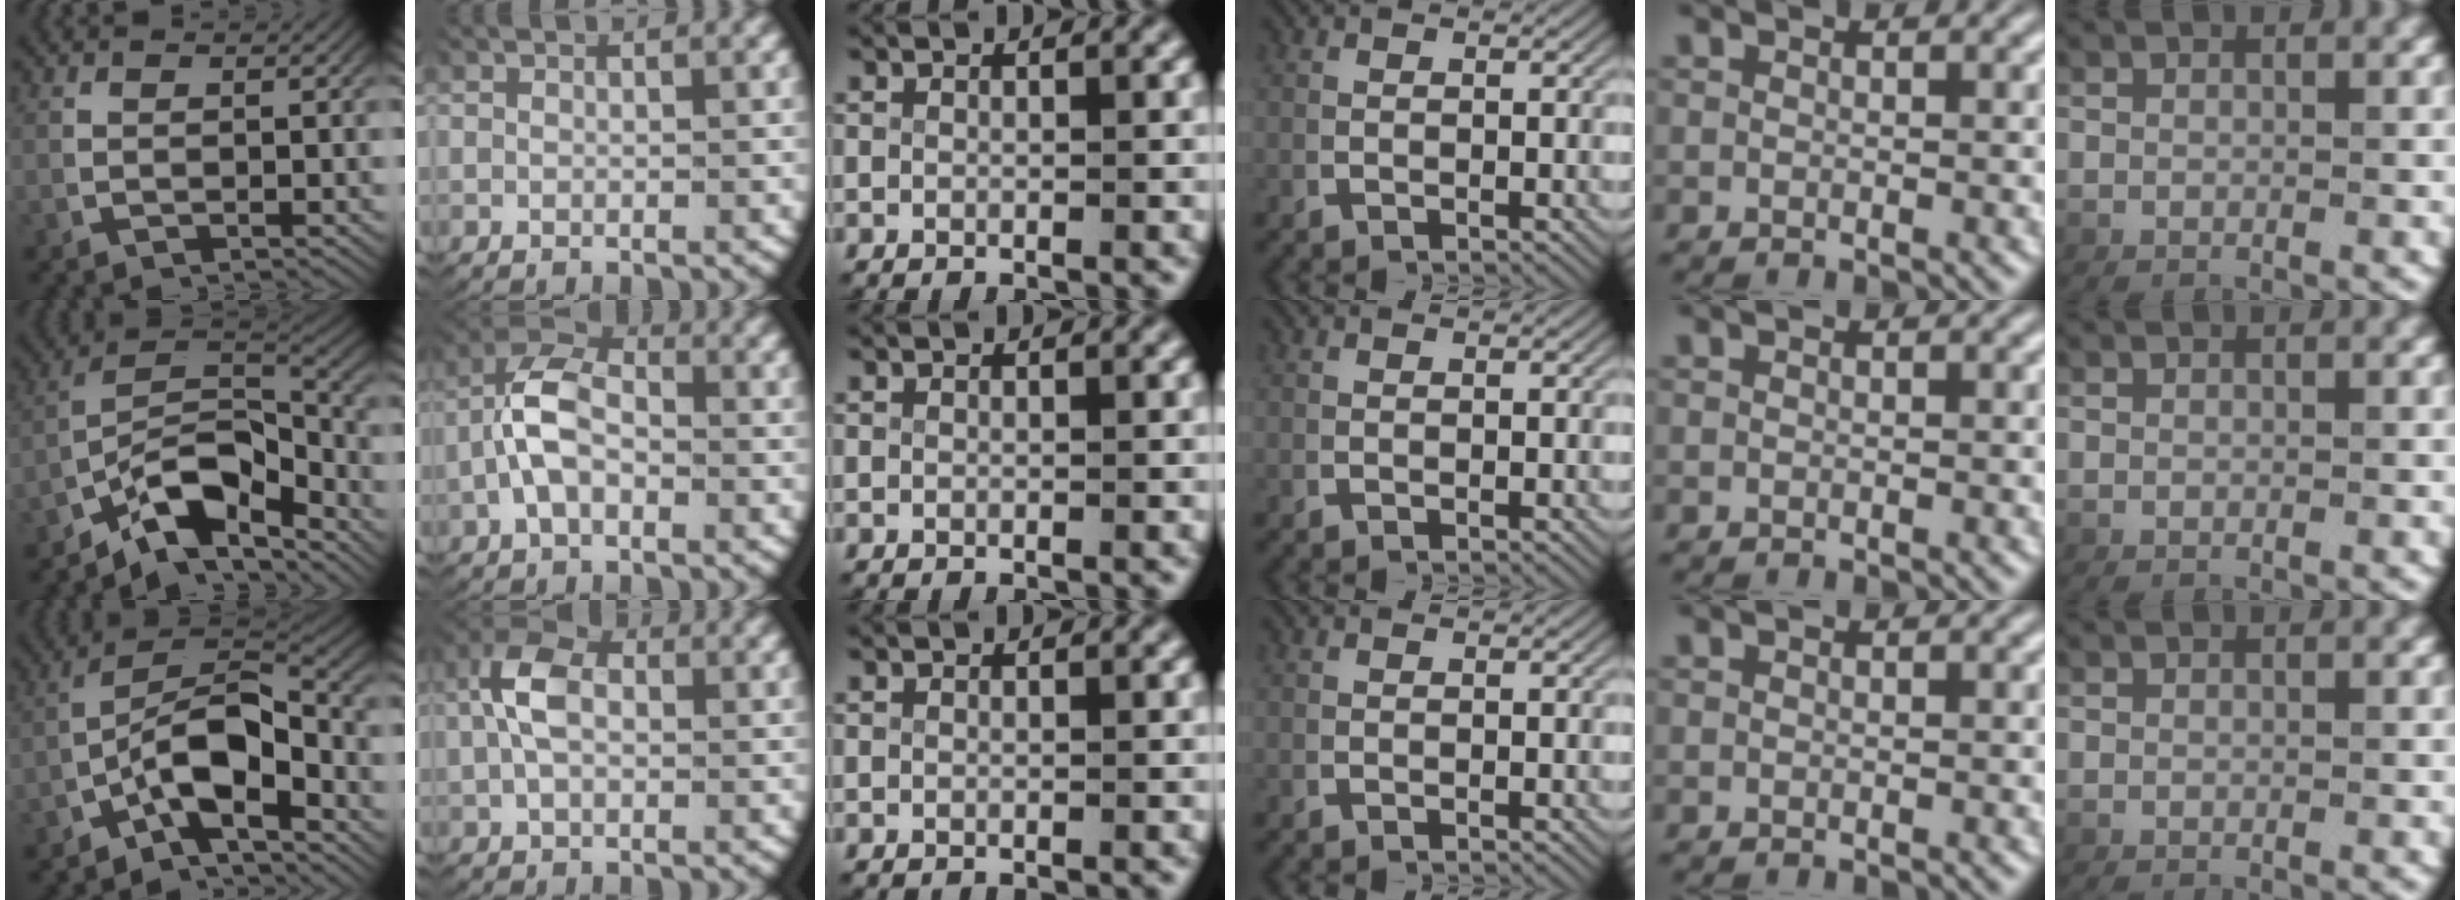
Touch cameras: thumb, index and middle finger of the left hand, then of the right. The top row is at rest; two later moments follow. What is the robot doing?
{"motion": "lift_and_place", "object": "key"}